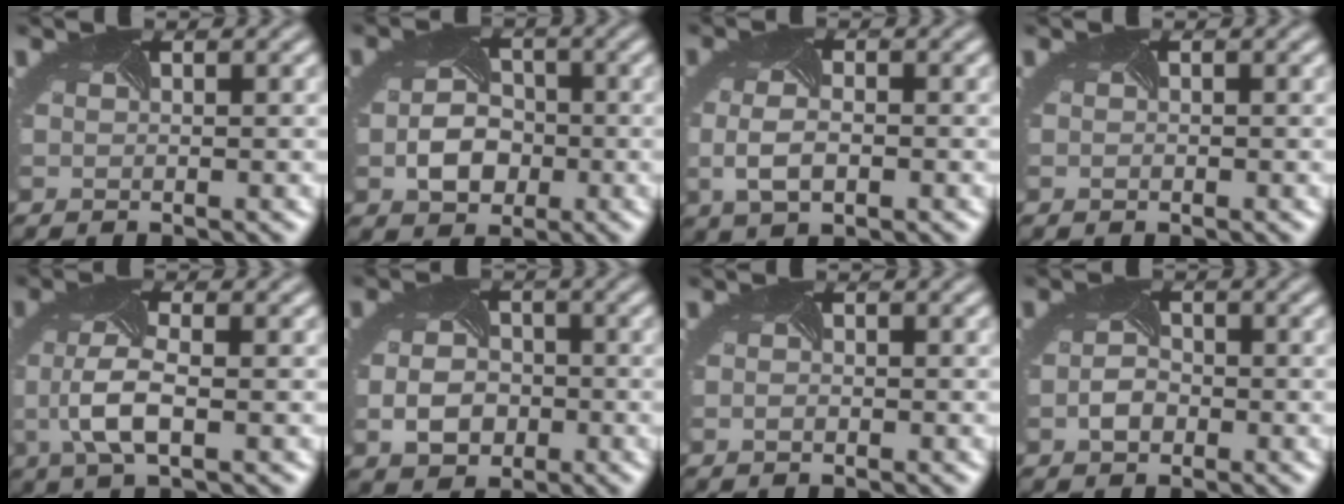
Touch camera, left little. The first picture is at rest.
{"total": 4.0, "force": [-1.4, 3.0, 2.2], "torque": [-0.050, -0.007, -0.017]}
{"total": 3.3, "force": [-1.1, 1.8, 2.6], "torque": [-0.063, -0.009, -0.003]}
{"total": 0.6, "force": [-0.3, 0.5, 0.2], "torque": [-0.009, 0.001, -0.001]}
{"total": 4.1, "force": [-1.0, 1.6, 3.6], "torque": [-0.096, -0.003, -0.013]}
{"total": 4.6, "force": [-1.4, 3.4, 2.7], "torque": [-0.057, -0.008, -0.015]}
{"total": 0.9, "force": [-0.5, 0.6, 0.4], "torque": [-0.012, -0.001, -0.004]}
{"total": 1.9, "force": [-1.3, 1.1, 0.8], "torque": [-0.026, -0.003, -0.020]}